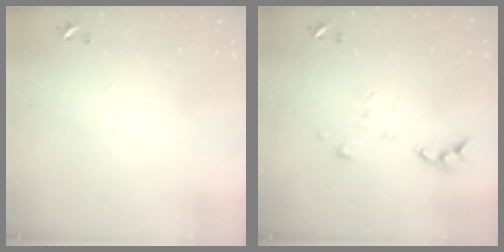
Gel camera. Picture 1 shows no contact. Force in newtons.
{"total": 4.7, "press": 4.7, "slide": 0.4}